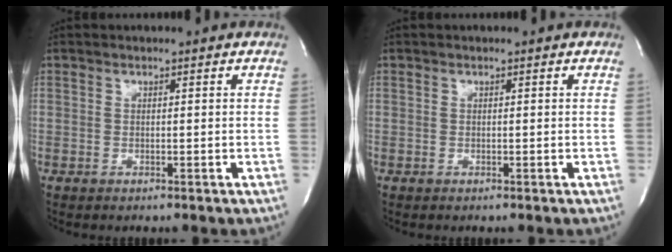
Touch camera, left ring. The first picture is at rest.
{"total": 0.0}